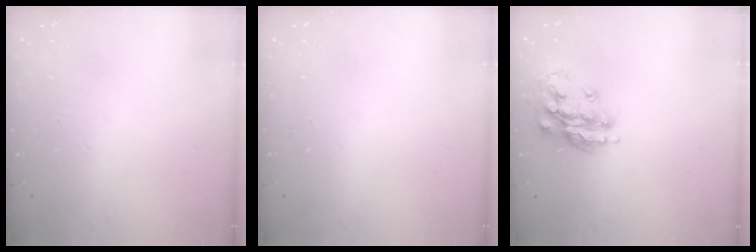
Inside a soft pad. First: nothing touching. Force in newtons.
{"total": 0.0}
{"total": 14.9, "press": 14.9, "slide": 1.1}